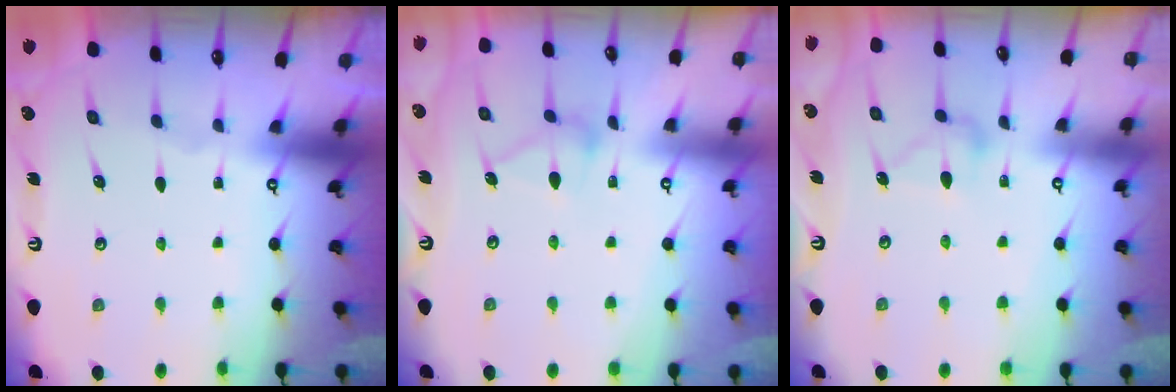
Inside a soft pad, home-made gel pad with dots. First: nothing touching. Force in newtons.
{"total": 9.2, "press": 9.2, "slide": 0.4}
{"total": 10.5, "press": 10.5, "slide": 0.4}